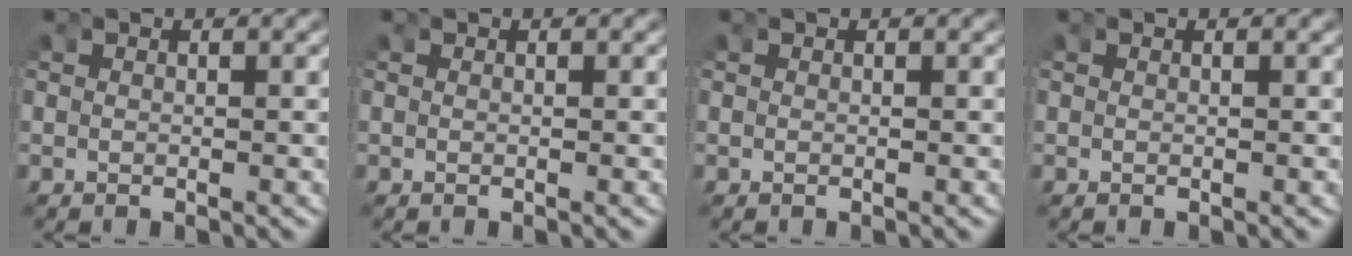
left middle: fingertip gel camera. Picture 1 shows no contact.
{"total": 0.0}
{"total": 0.0}
{"total": 0.0}